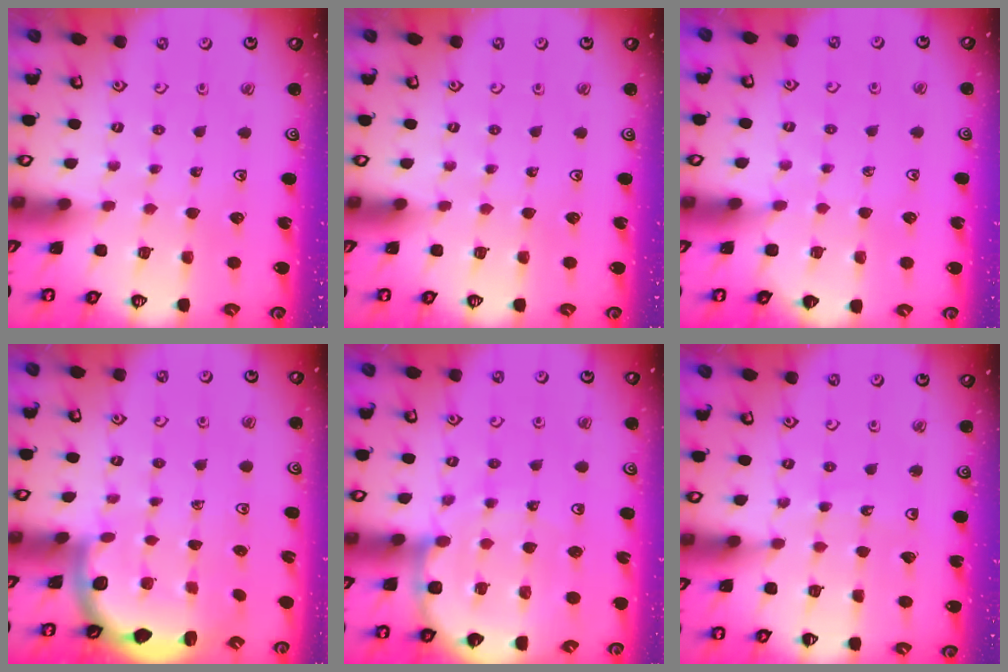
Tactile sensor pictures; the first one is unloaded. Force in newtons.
{"total": 0.0}
{"total": 2.5, "press": 2.5, "slide": 0.3}
{"total": 2.6, "press": 2.5, "slide": 0.6}
{"total": 9.3, "press": 9.0, "slide": 2.1}
{"total": 2.9, "press": 2.9, "slide": 0.3}